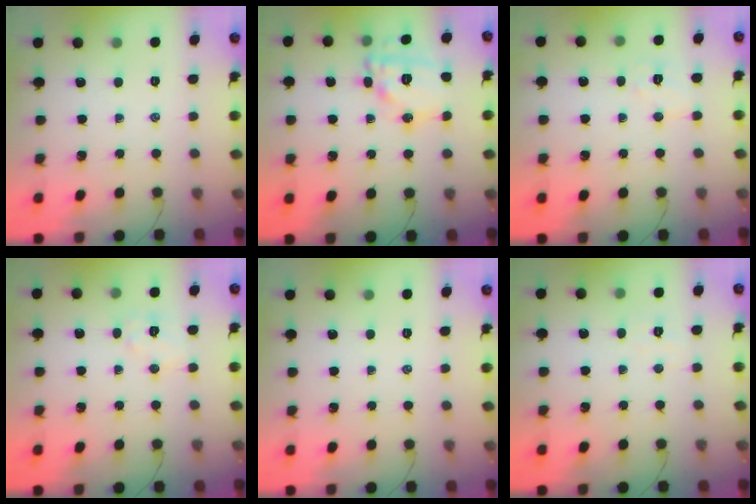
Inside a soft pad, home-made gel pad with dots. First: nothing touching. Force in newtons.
{"total": 13.1, "press": 13.1, "slide": 0.1}
{"total": 6.0, "press": 5.8, "slide": 1.3}
{"total": 6.7, "press": 6.5, "slide": 1.3}
{"total": 0.0}
{"total": 3.2, "press": 3.1, "slide": 0.8}